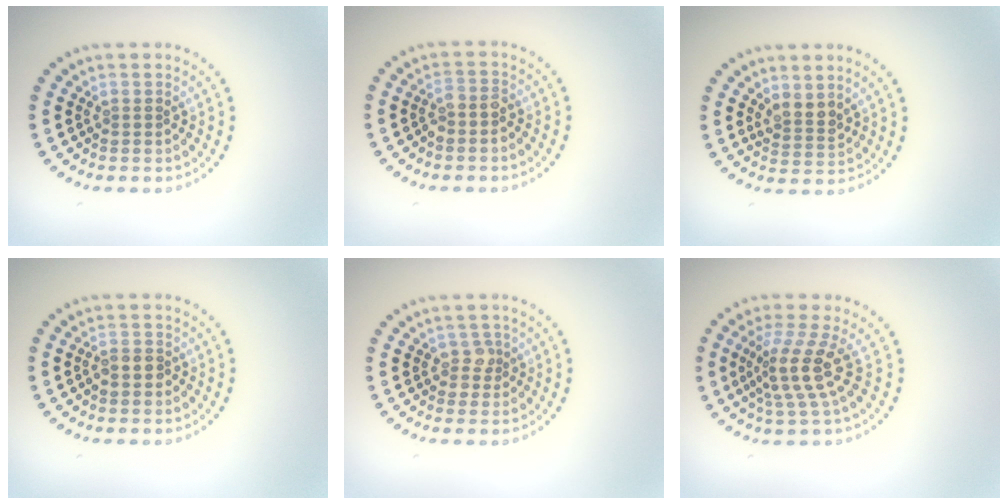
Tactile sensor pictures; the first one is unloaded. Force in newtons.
{"total": 1.7, "press": 1.4, "slide": 0.9}
{"total": 2.1, "press": 1.7, "slide": 1.2}
{"total": 1.6, "press": 1.5, "slide": 0.7}
{"total": 1.5, "press": 1.3, "slide": 0.7}
{"total": 3.8, "press": 2.9, "slide": 2.5}